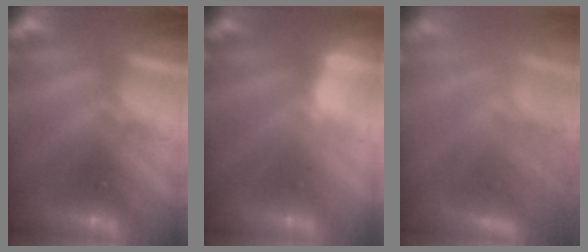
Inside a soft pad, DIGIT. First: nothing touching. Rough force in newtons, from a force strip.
{"total": 2.8}
{"total": 2.8}